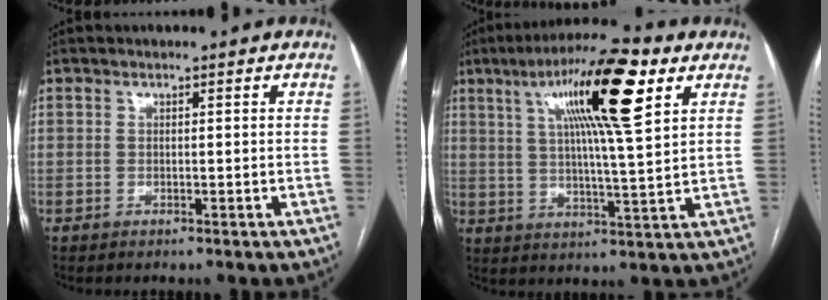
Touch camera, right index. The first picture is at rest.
{"total": 15.9, "force": [7.0, 1.1, 14.2], "torque": [-0.239, 0.020, 0.108]}